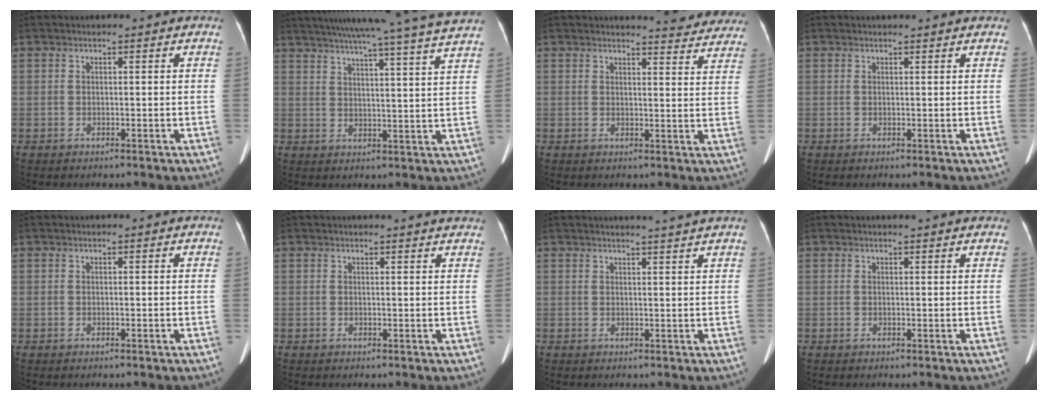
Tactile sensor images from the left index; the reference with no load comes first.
{"total": 23.7, "force": [21.3, -2.0, 10.2], "torque": [-0.170, -0.025, 0.276]}
{"total": 9.1, "force": [8.9, 1.4, 1.6], "torque": [0.000, -0.024, 0.081]}
{"total": 2.3, "force": [2.2, 0.2, 0.6], "torque": [-0.009, 0.013, 0.027]}
{"total": 0.0}
{"total": 4.6, "force": [4.5, -0.1, 1.2], "torque": [-0.015, 0.006, 0.037]}
{"total": 4.7, "force": [4.2, -1.2, 1.7], "torque": [-0.019, 0.001, 0.045]}
{"total": 4.0, "force": [3.7, 0.4, 1.5], "torque": [-0.019, 0.016, 0.038]}